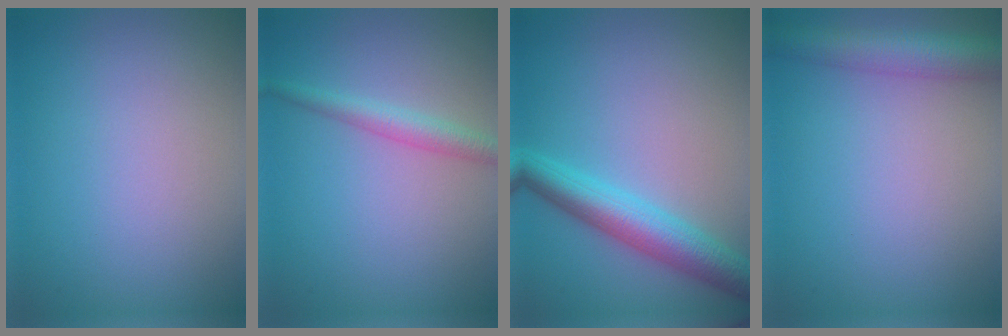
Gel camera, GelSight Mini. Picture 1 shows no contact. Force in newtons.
{"total": 2.4, "press": 2.4, "slide": 0.1}
{"total": 5.4, "press": 5.4, "slide": 0.1}
{"total": 4.7, "press": 4.7, "slide": 0.2}